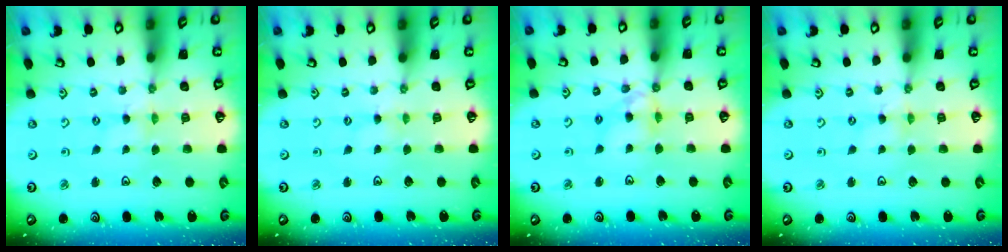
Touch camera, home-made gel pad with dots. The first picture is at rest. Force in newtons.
{"total": 0.0}
{"total": 9.8, "press": 9.8, "slide": 0.8}
{"total": 0.0}